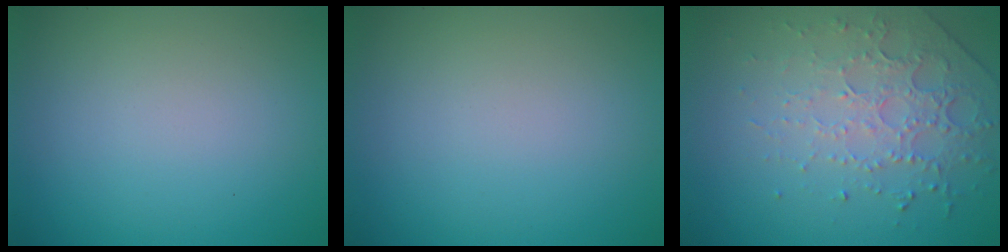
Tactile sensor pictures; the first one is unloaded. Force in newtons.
{"total": 0.0}
{"total": 4.6, "press": 3.1, "slide": 3.4}